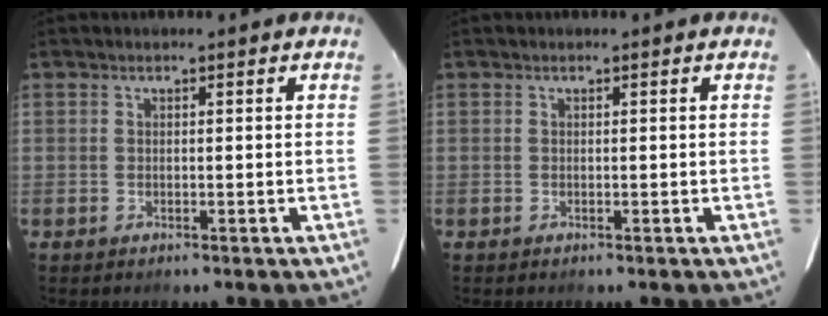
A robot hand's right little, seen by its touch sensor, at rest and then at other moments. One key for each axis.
{"total": 0.0}